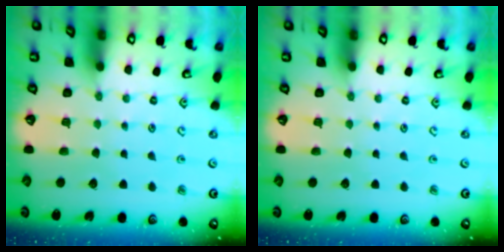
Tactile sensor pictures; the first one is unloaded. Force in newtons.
{"total": 0.0}